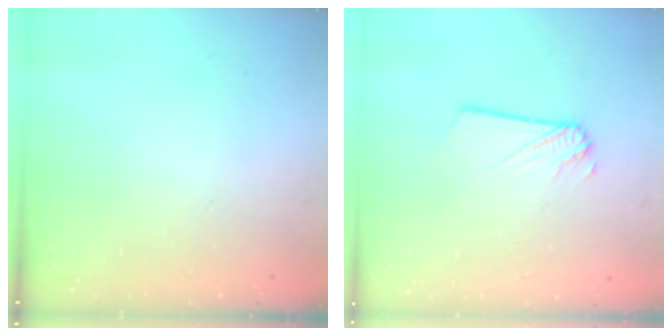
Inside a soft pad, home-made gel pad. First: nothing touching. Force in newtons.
{"total": 2.2, "press": 2.2, "slide": 0.1}